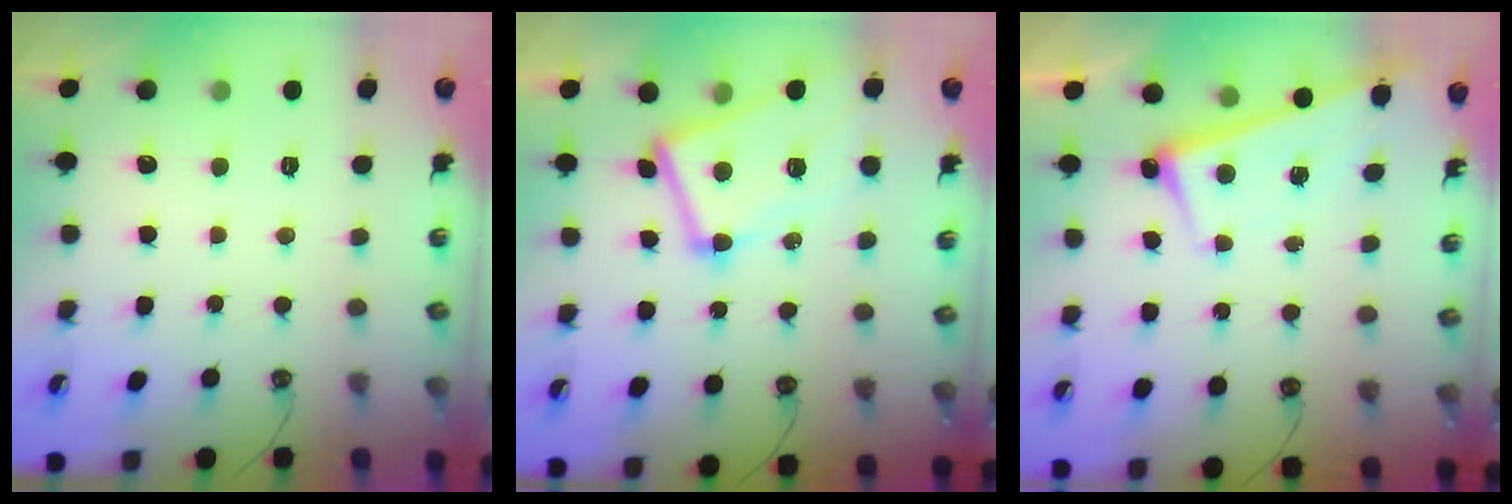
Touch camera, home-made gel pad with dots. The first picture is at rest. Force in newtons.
{"total": 5.1, "press": 5.0, "slide": 1.2}
{"total": 2.7, "press": 2.7, "slide": 0.5}